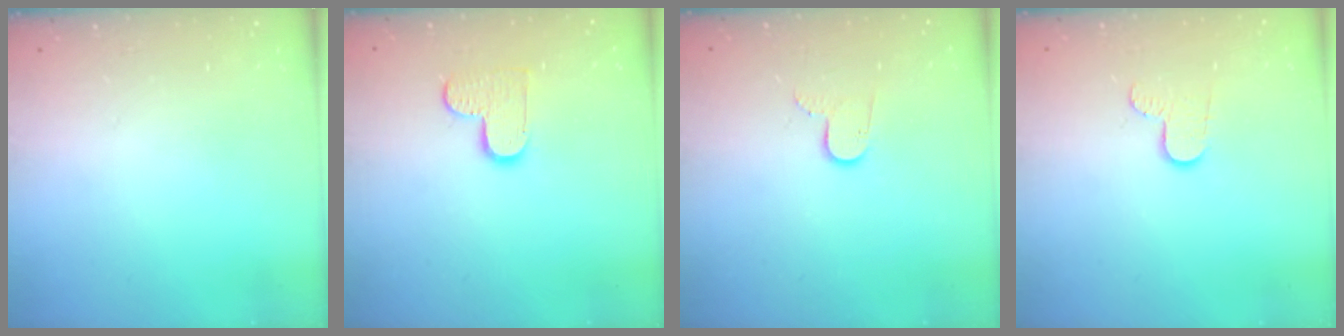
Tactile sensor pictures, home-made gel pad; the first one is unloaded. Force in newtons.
{"total": 8.2, "press": 8.1, "slide": 0.2}
{"total": 6.4, "press": 6.3, "slide": 0.6}
{"total": 6.1, "press": 6.0, "slide": 0.6}